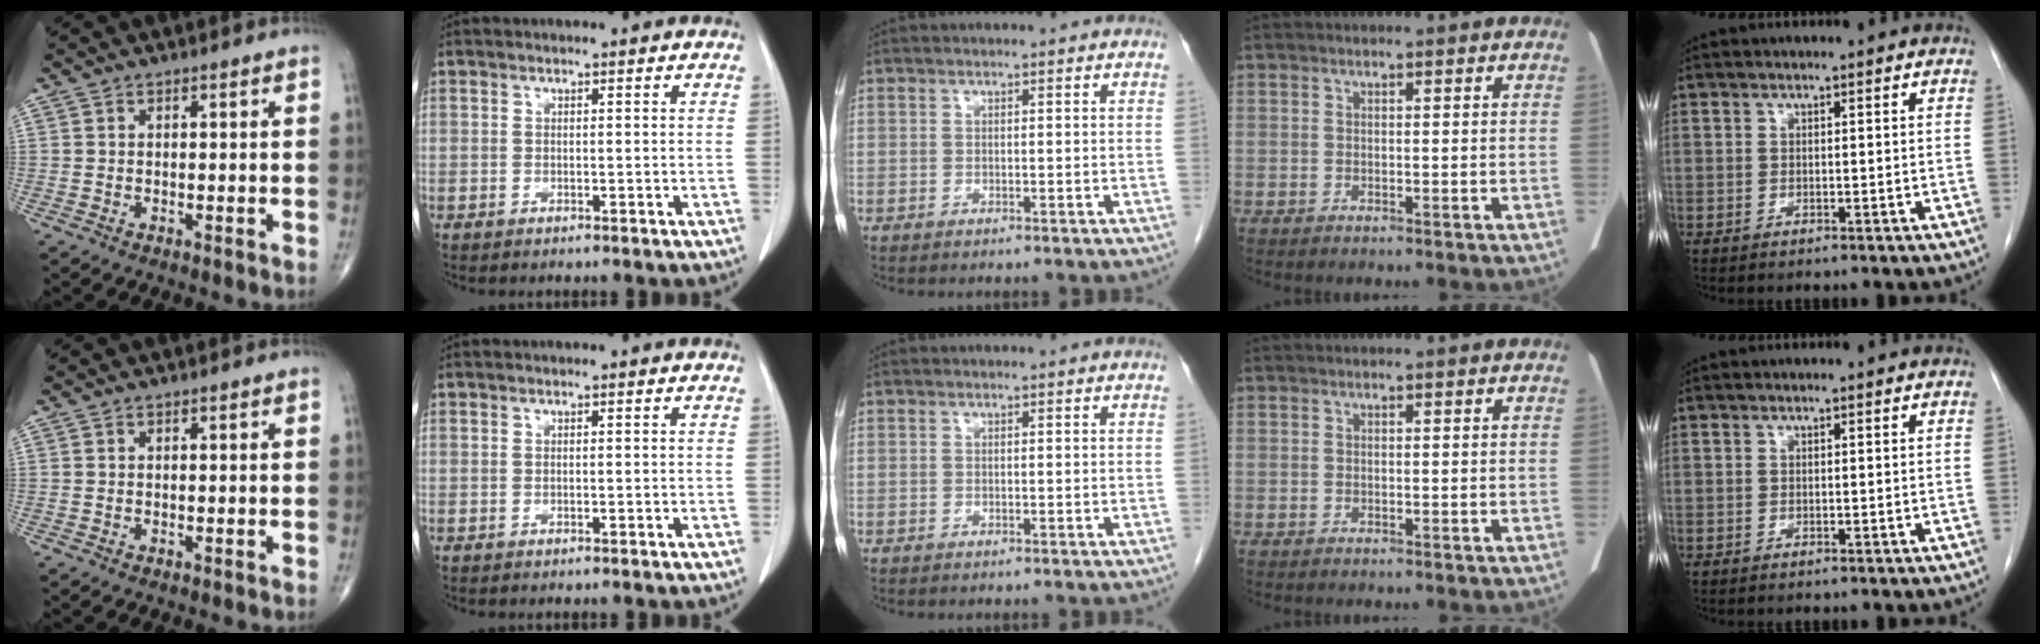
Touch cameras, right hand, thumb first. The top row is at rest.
{}